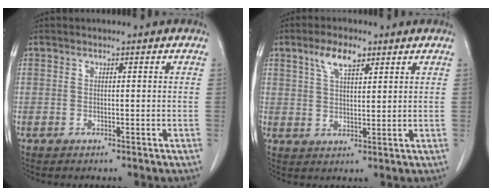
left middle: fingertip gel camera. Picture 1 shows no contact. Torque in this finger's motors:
{"motor_torque": [0.36, -0.12, -0.10, 0.00]}